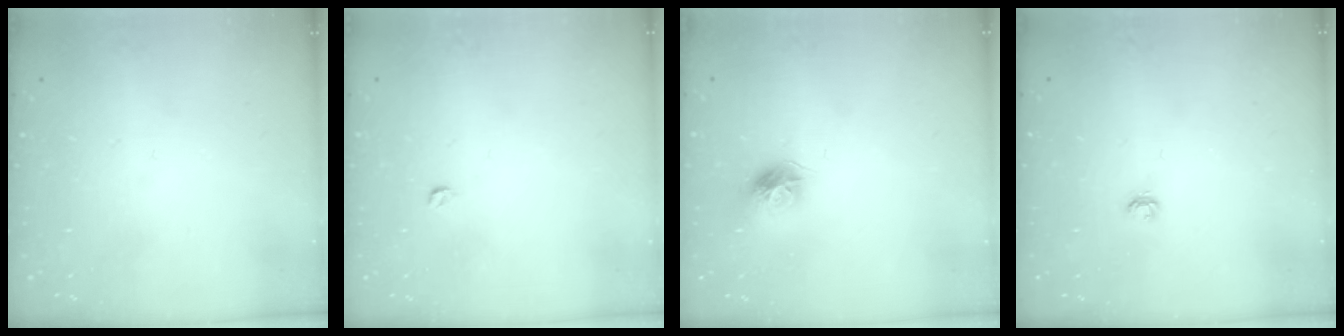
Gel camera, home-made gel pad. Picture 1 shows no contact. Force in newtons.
{"total": 3.0, "press": 2.9, "slide": 0.4}
{"total": 9.4, "press": 9.4, "slide": 0.5}
{"total": 3.6, "press": 3.6, "slide": 0.3}